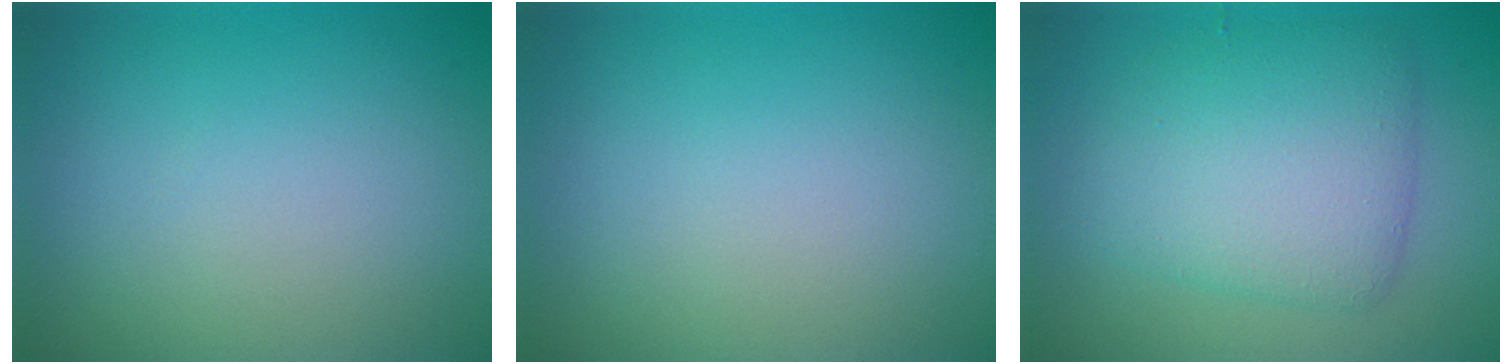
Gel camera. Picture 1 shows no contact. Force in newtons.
{"total": 0.0}
{"total": 6.0, "press": 6.0, "slide": 0.2}